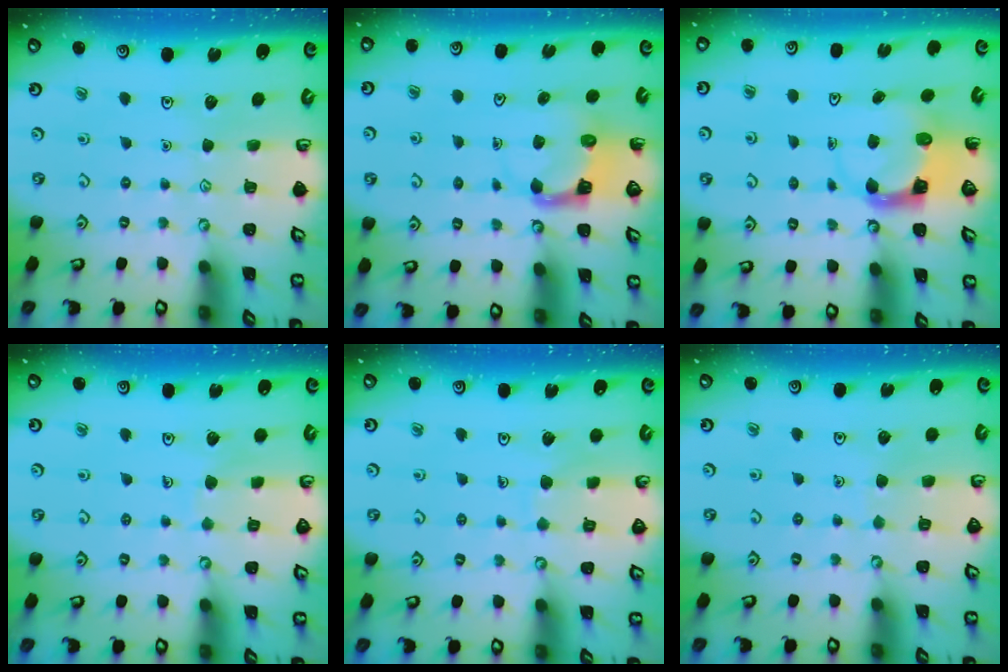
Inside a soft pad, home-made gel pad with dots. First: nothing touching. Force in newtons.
{"total": 3.9, "press": 3.9, "slide": 0.2}
{"total": 3.7, "press": 3.7, "slide": 0.5}
{"total": 4.4, "press": 4.4, "slide": 0.4}
{"total": 5.6, "press": 5.6, "slide": 0.5}
{"total": 3.3, "press": 3.3, "slide": 0.3}